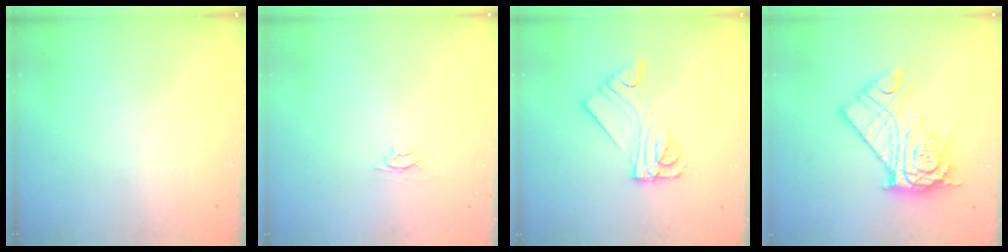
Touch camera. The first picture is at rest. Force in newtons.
{"total": 2.4, "press": 2.4, "slide": 0.3}
{"total": 9.3, "press": 9.3, "slide": 0.9}
{"total": 16.4, "press": 16.4, "slide": 1.2}